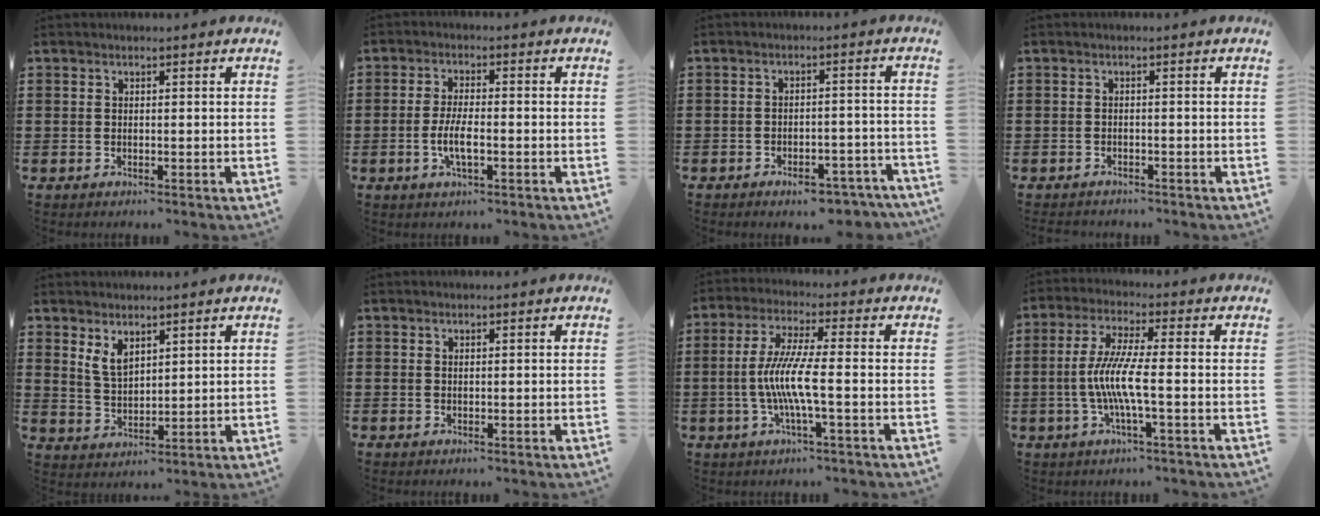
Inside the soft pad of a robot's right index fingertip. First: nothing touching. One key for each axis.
{"total": 4.6, "fx": -1.3, "fy": 1.2, "fz": 4.2, "tx": -0.091, "ty": -0.004, "tz": -0.030}
{"total": 4.1, "fx": -3.8, "fy": 0.8, "fz": 1.1, "tx": -0.017, "ty": 0.009, "tz": -0.075}
{"total": 1.1, "fx": -1.0, "fy": 0.3, "fz": 0.0, "tx": -0.005, "ty": 0.001, "tz": -0.022}
{"total": 3.9, "fx": 2.5, "fy": 1.9, "fz": 2.3, "tx": -0.052, "ty": 0.002, "tz": 0.047}
{"total": 0.0}
{"total": 7.7, "fx": -1.7, "fy": 0.3, "fz": 7.5, "tx": -0.160, "ty": -0.016, "tz": -0.041}
{"total": 7.3, "fx": -1.6, "fy": 0.4, "fz": 7.1, "tx": -0.153, "ty": -0.015, "tz": -0.039}